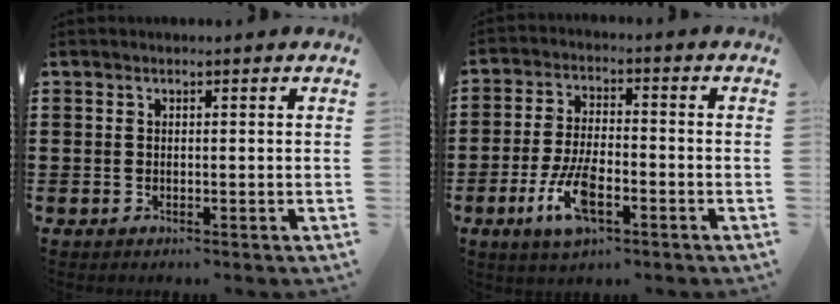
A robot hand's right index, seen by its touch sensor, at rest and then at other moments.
{"total": 8.2, "force": [-3.5, 3.1, 6.7], "torque": [-0.153, -0.008, -0.068]}